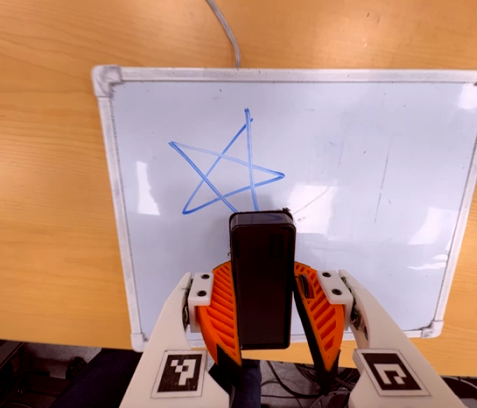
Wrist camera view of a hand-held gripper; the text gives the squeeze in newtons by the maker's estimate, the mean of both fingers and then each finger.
{"total": 5.8, "left": 5.8, "right": 5.8}